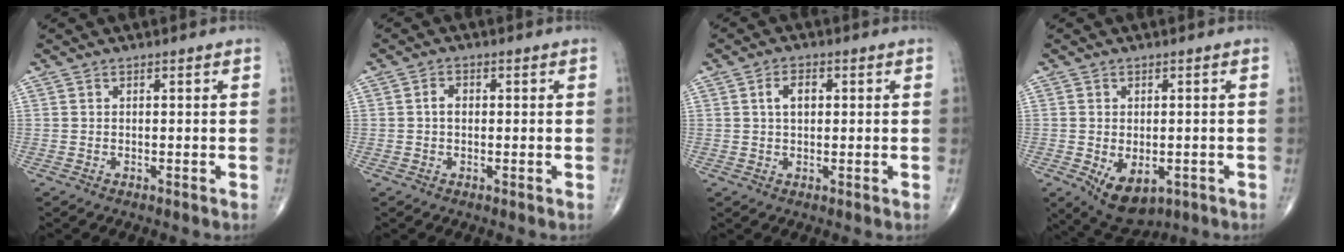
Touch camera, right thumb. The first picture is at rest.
{"total": 2.1, "force": [0.1, 1.5, 1.4], "torque": [-0.021, 0.008, -0.002]}
{"total": 3.8, "force": [0.8, 2.3, 2.9], "torque": [-0.048, 0.005, 0.013]}
{"total": 8.3, "force": [-2.7, 5.1, 6.0], "torque": [-0.080, -0.004, -0.027]}